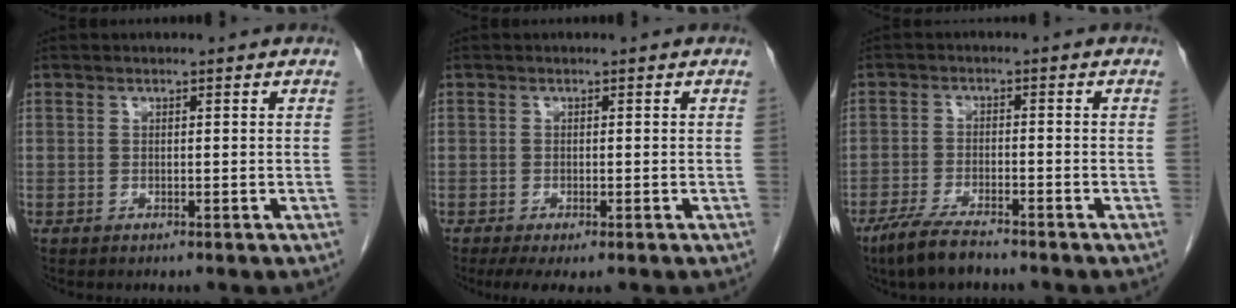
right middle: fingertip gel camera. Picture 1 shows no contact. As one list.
[{"total": 4.6, "force": [-3.1, 1.2, 3.1], "torque": [-0.051, -0.016, -0.045]}, {"total": 6.2, "force": [-4.8, 1.0, 3.7], "torque": [-0.079, -0.013, -0.088]}]